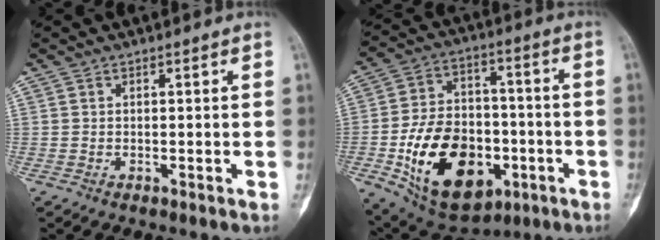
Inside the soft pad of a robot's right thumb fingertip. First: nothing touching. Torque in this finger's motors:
{"motor_torque": [2.42, 2.27, 1.54, -1.23, 0.54]}